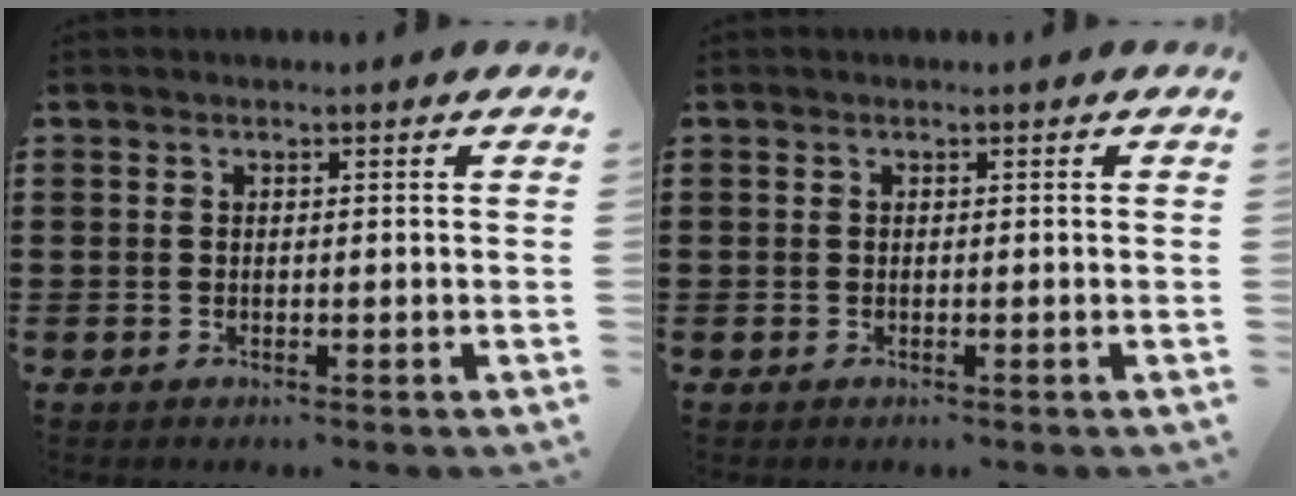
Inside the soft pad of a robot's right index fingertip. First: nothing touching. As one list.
[{"total": 0.0}]